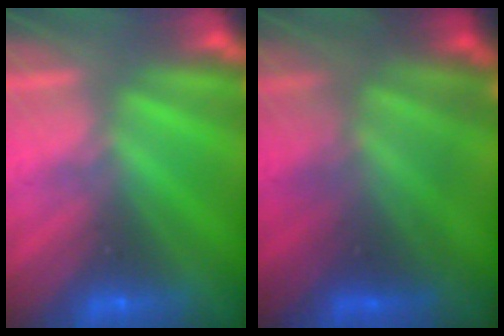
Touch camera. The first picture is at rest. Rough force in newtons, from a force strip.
{"total": 4.7}